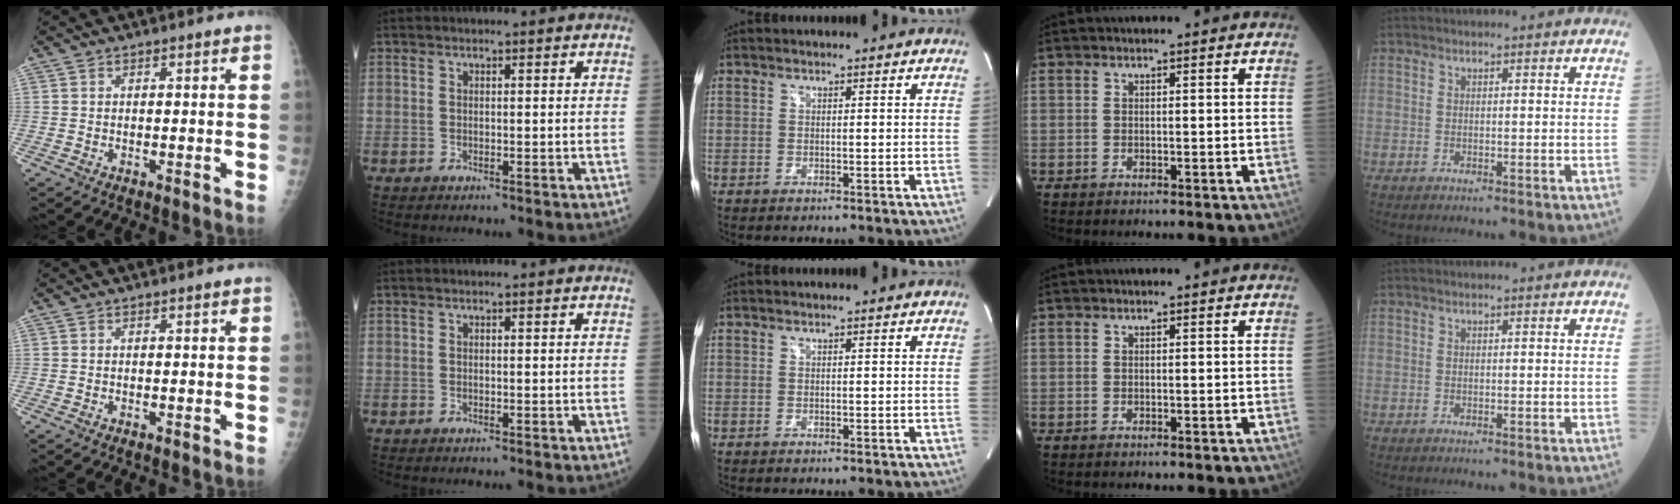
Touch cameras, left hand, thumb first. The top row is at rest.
{}